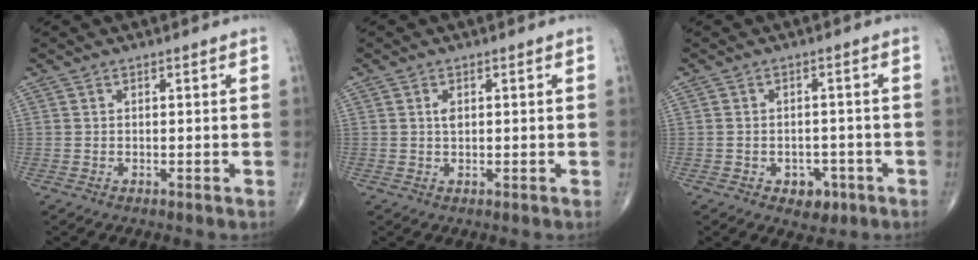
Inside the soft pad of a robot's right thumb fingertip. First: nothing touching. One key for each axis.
{"total": 1.5, "fx": 0.3, "fy": 0.9, "fz": 1.2, "tx": -0.018, "ty": 0.000, "tz": 0.005}
{"total": 4.4, "fx": -2.1, "fy": 3.2, "fz": 2.2, "tx": -0.010, "ty": 0.012, "tz": -0.022}